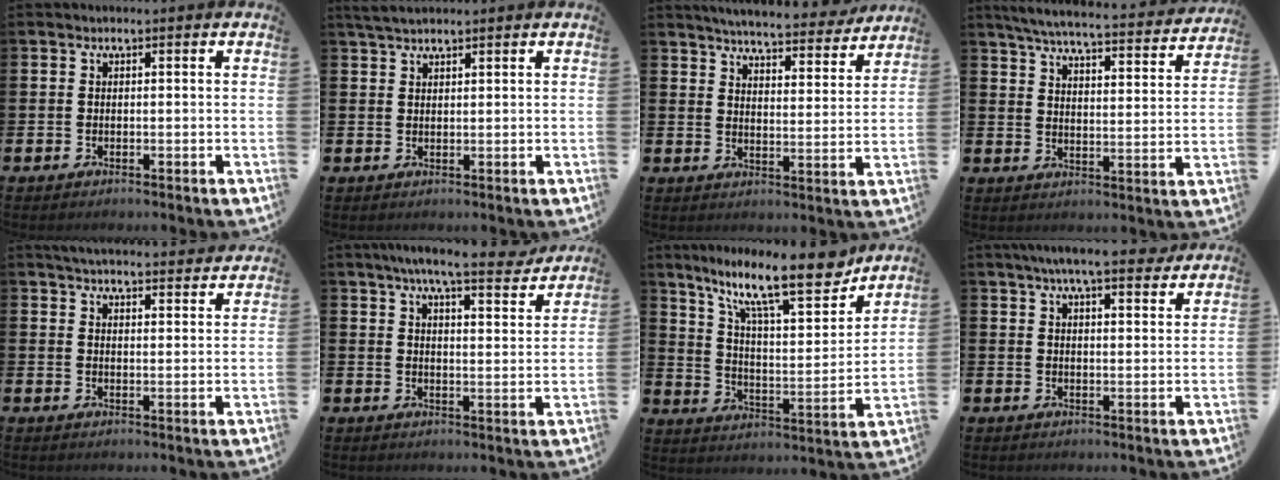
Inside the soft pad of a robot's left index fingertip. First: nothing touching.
{"total": 2.7, "force": [2.3, 0.7, 1.1], "torque": [-0.028, 0.000, 0.044]}
{"total": 5.5, "force": [5.4, 0.4, 1.1], "torque": [-0.034, -0.043, 0.091]}
{"total": 5.7, "force": [5.3, 0.5, 2.0], "torque": [-0.059, -0.040, 0.089]}
{"total": 4.6, "force": [4.5, 0.3, 0.5], "torque": [-0.023, -0.031, 0.081]}
{"total": 7.5, "force": [6.7, 0.7, 3.3], "torque": [-0.068, -0.034, 0.114]}
{"total": 15.7, "force": [12.0, 3.6, 9.3], "torque": [-0.183, -0.064, 0.203]}
{"total": 6.7, "force": [6.1, 0.7, 2.7], "torque": [-0.062, -0.021, 0.108]}